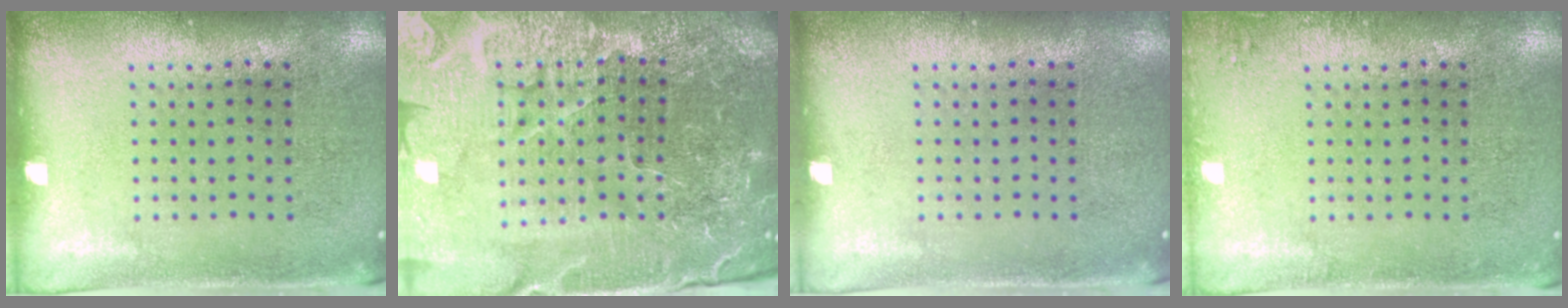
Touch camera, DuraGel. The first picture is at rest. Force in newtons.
{"total": 5.7, "press": 5.3, "slide": 2.1}
{"total": 0.0}
{"total": 1.0, "press": 1.0, "slide": 0.3}